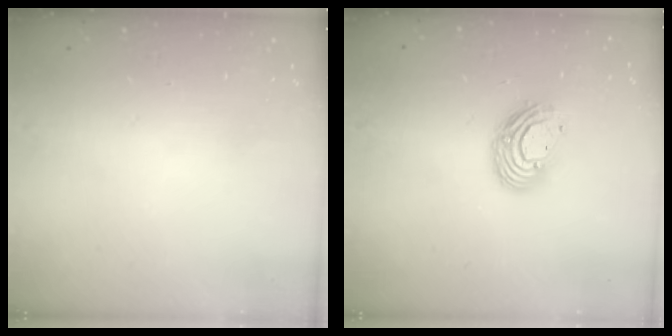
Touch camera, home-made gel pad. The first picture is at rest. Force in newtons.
{"total": 11.4, "press": 11.4, "slide": 0.8}